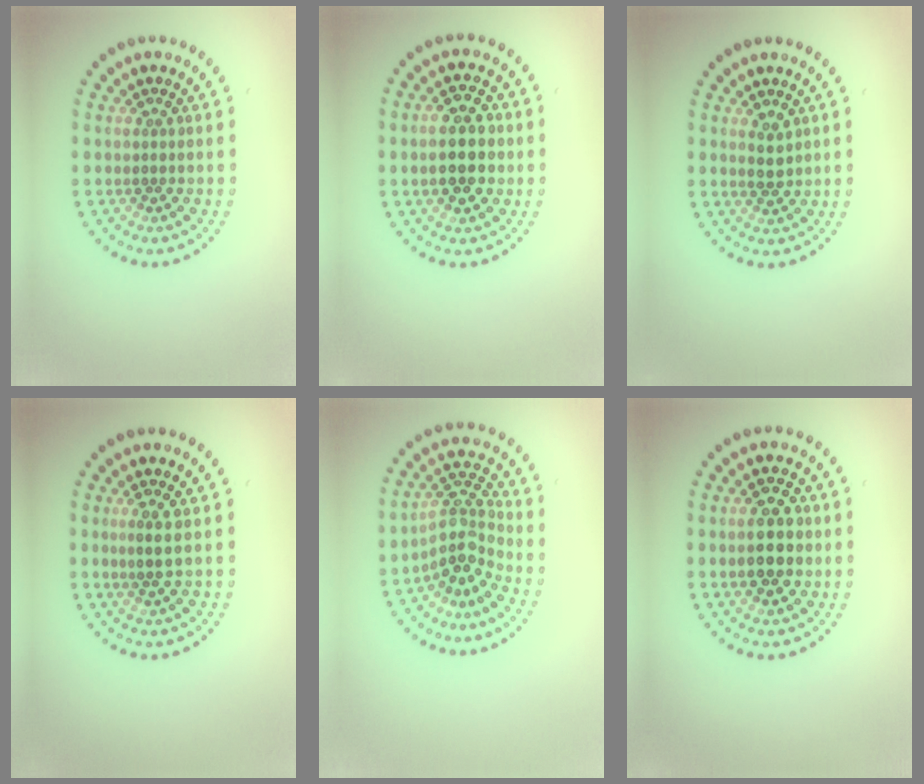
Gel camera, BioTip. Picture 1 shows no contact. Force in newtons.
{"total": 5.1, "press": 5.0, "slide": 0.3}
{"total": 1.9, "press": 1.8, "slide": 0.5}
{"total": 1.8, "press": 1.6, "slide": 0.8}
{"total": 4.0, "press": 2.8, "slide": 2.8}
{"total": 3.8, "press": 3.8, "slide": 0.4}